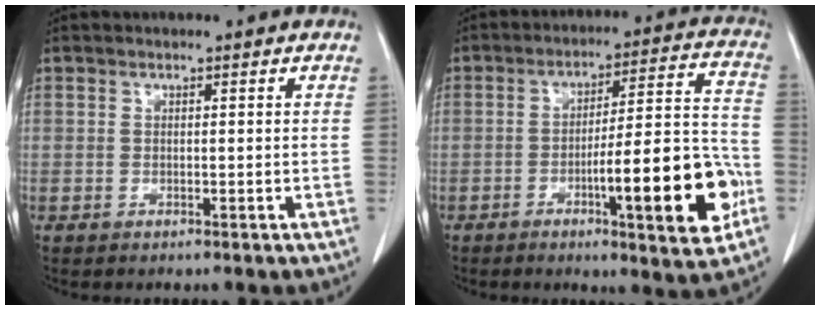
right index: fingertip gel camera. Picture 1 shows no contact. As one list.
[{"total": 16.7, "force": [-5.9, 1.9, 15.5], "torque": [-0.215, 0.010, -0.081]}]